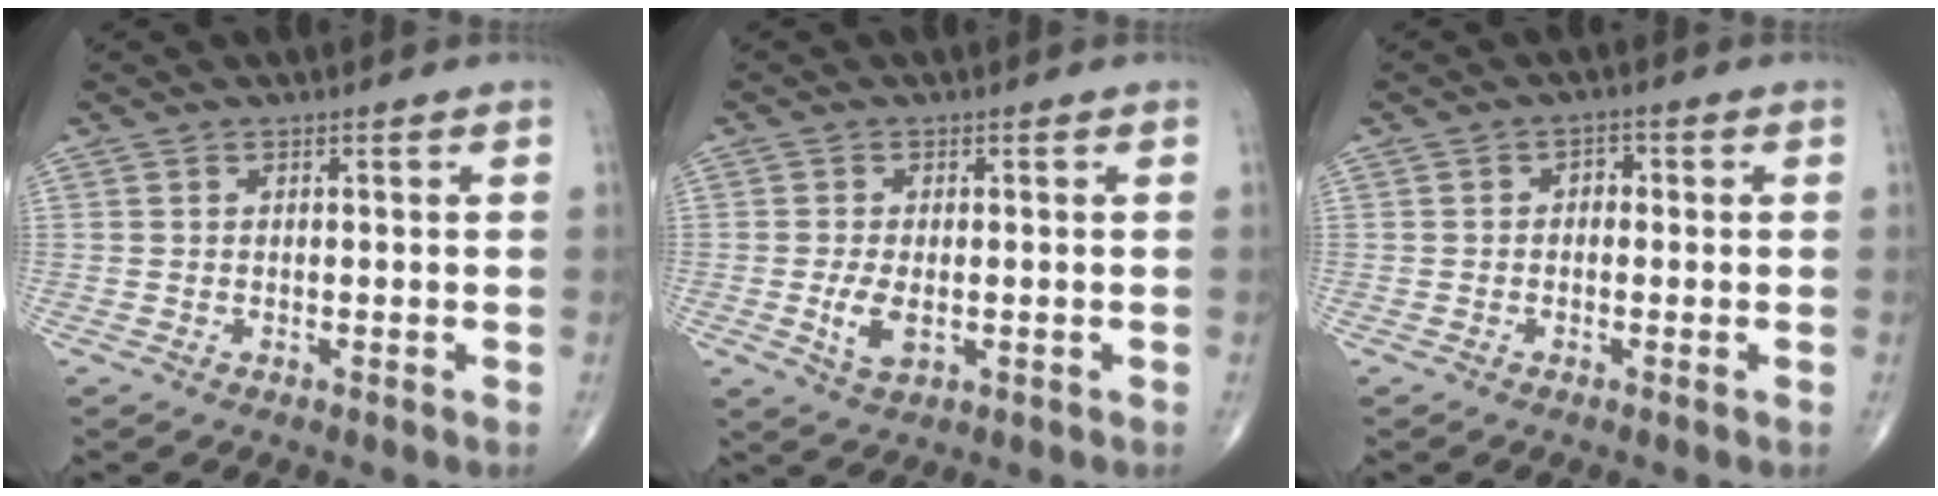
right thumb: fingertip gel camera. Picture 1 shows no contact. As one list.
[{"total": 4.5, "force": [-0.8, 2.2, 3.8], "torque": [-0.077, -0.008, -0.011]}, {"total": 1.9, "force": [-0.1, 1.5, 1.2], "torque": [-0.003, 0.009, -0.010]}]